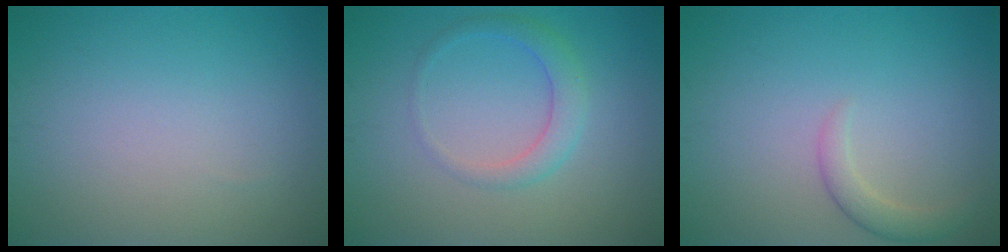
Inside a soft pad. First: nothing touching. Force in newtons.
{"total": 2.4, "press": 2.4, "slide": 0.1}
{"total": 1.8, "press": 1.8, "slide": 0.1}